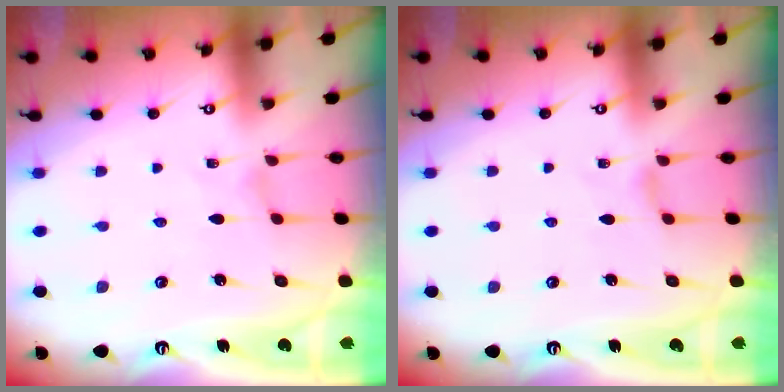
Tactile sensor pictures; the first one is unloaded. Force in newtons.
{"total": 1.1, "press": 1.1, "slide": 0.2}